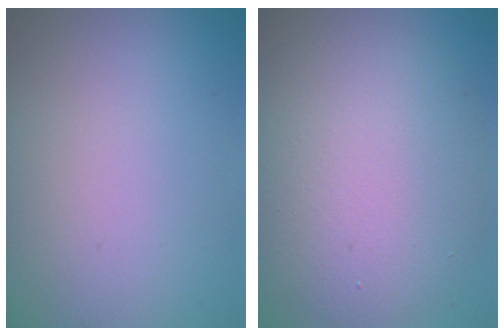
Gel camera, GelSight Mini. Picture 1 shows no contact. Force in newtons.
{"total": 9.3, "press": 9.3, "slide": 0.8}